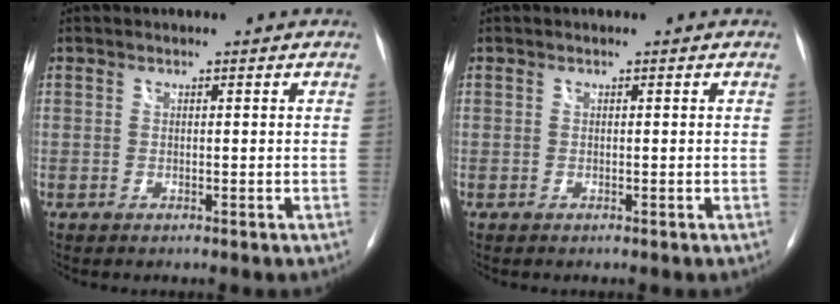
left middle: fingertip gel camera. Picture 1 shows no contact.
{"total": 0.0}